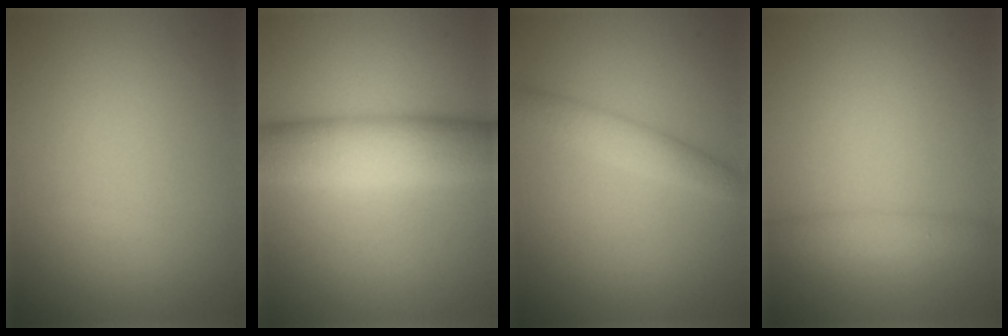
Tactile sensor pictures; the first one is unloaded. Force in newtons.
{"total": 8.0, "press": 8.0, "slide": 0.2}
{"total": 2.5, "press": 2.5, "slide": 0.0}
{"total": 1.7, "press": 1.7, "slide": 0.2}